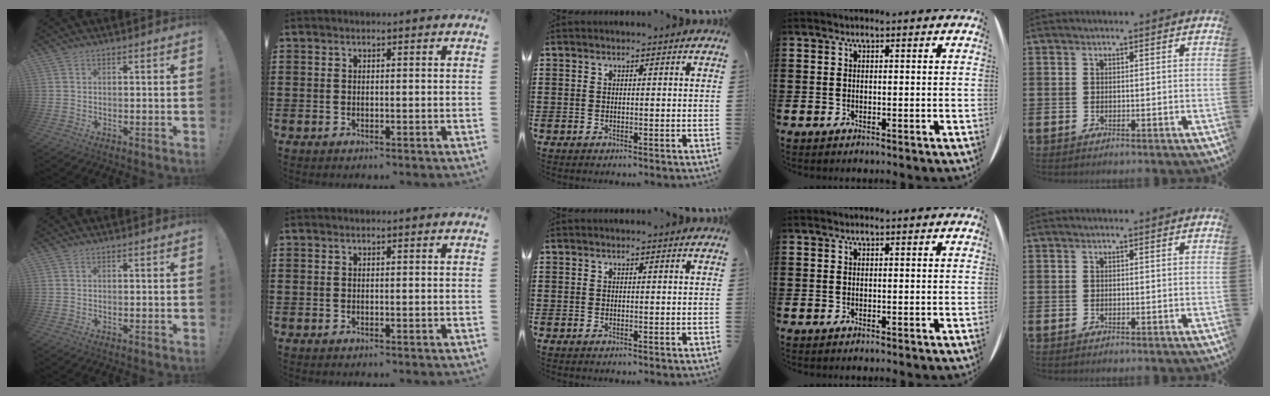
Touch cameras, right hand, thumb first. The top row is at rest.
{}